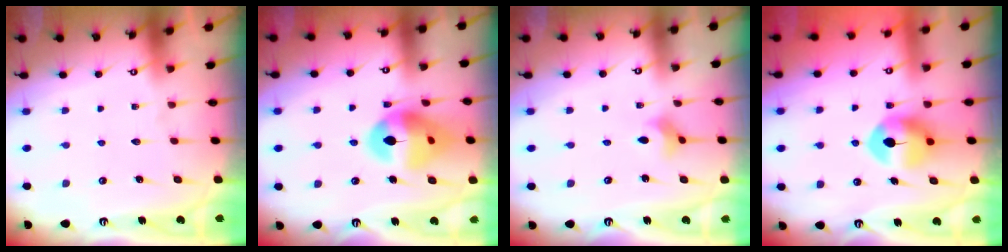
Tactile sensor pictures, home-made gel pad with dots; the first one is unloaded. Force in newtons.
{"total": 15.4, "press": 15.2, "slide": 2.2}
{"total": 2.7, "press": 2.6, "slide": 0.6}
{"total": 9.2, "press": 9.1, "slide": 1.4}